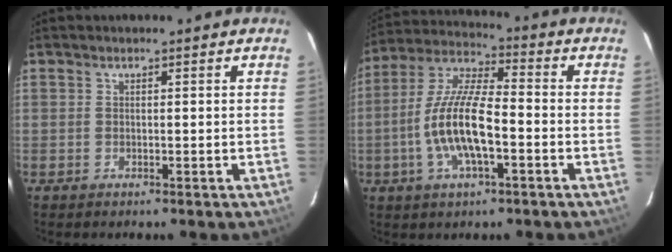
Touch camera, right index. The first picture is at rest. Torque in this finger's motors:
{"motor_torque": [1.93, -0.21, 1.05, 0.21]}